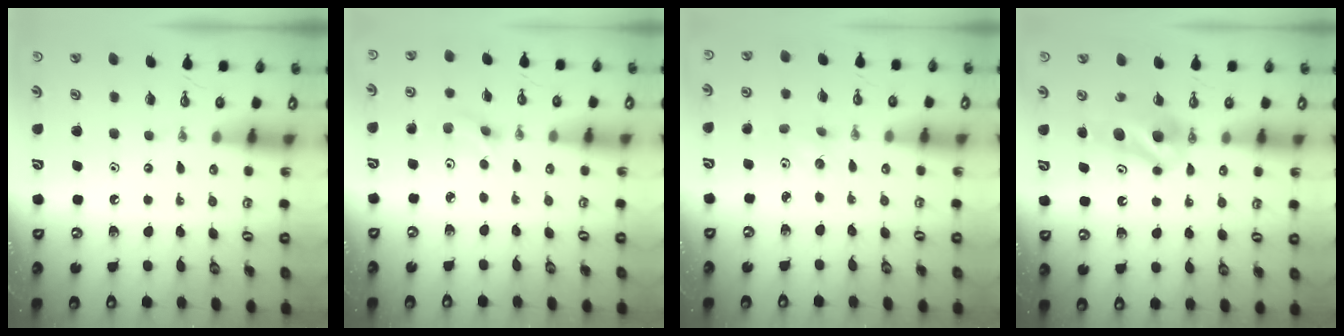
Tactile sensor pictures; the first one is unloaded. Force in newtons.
{"total": 3.5, "press": 3.4, "slide": 0.8}
{"total": 5.7, "press": 5.0, "slide": 2.8}
{"total": 7.8, "press": 5.0, "slide": 6.0}